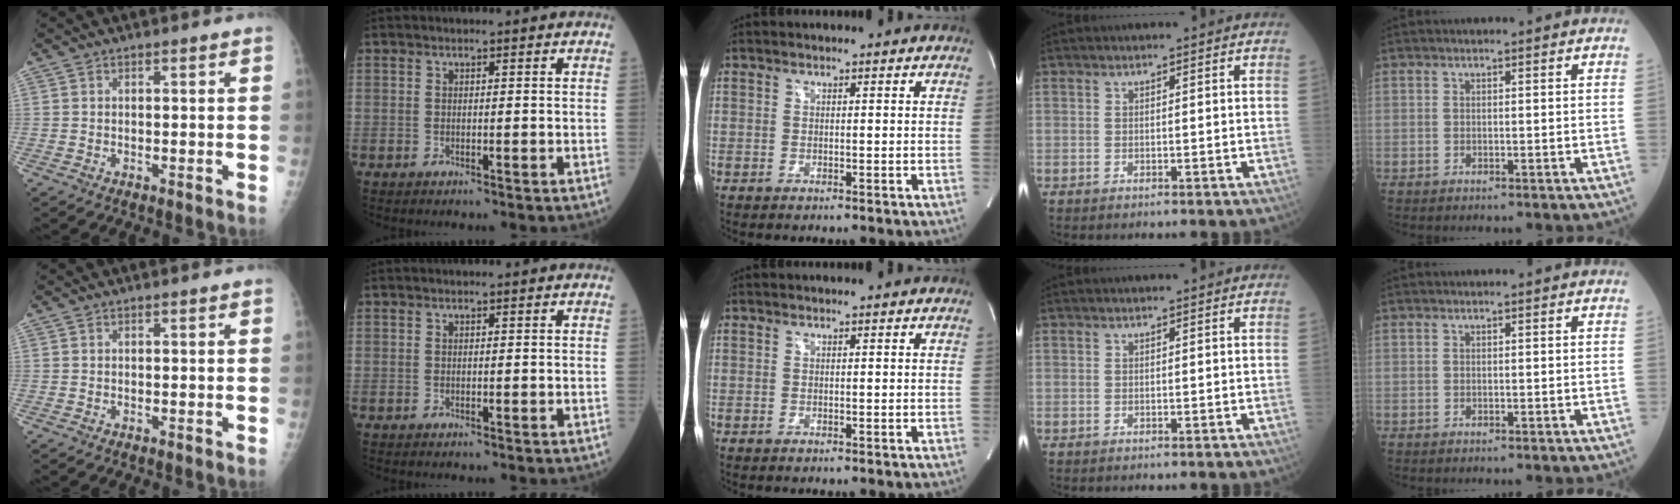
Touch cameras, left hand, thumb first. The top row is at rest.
{}